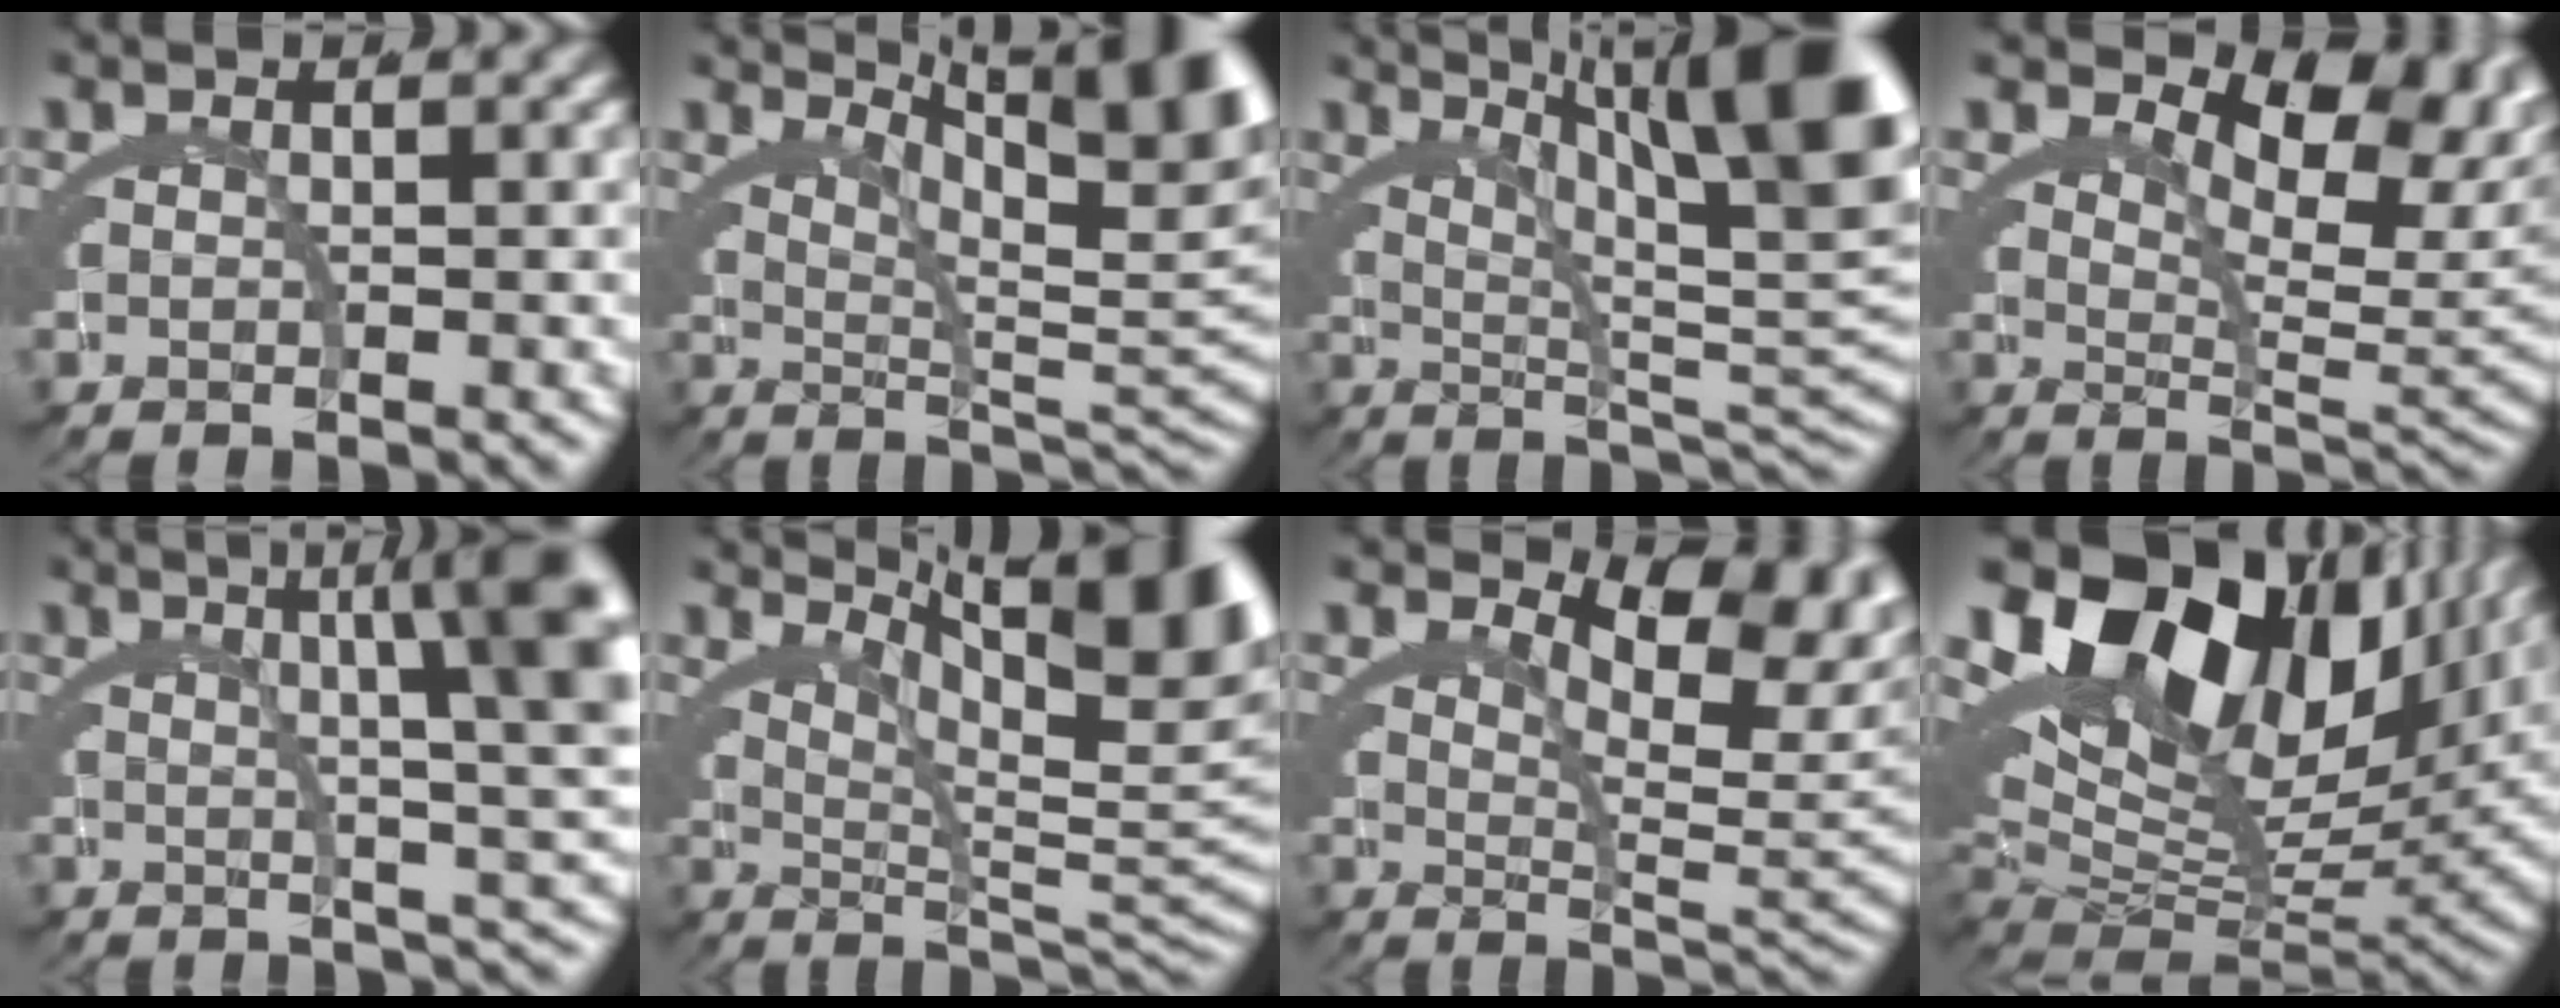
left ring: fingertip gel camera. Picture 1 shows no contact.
{"total": 10.1, "force": [4.2, 2.9, 8.7], "torque": [-0.083, 0.008, 0.058]}
{"total": 12.3, "force": [4.3, 4.0, 10.8], "torque": [-0.096, 0.017, 0.054]}
{"total": 9.4, "force": [3.4, 4.3, 7.7], "torque": [-0.091, -0.004, 0.054]}
{"total": 11.9, "force": [4.3, 3.9, 10.4], "torque": [-0.083, 0.026, 0.051]}
{"total": 10.2, "force": [3.9, 2.7, 9.0], "torque": [-0.088, 0.005, 0.054]}
{"total": 8.2, "force": [2.7, 3.2, 7.1], "torque": [-0.081, -0.007, 0.045]}
{"total": 23.0, "force": [5.5, 14.7, 16.8], "torque": [-0.288, 0.008, 0.076]}